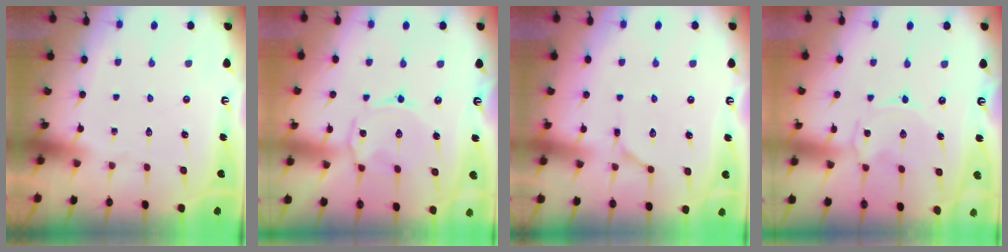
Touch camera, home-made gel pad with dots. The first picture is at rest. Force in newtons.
{"total": 2.1, "press": 2.0, "slide": 0.6}
{"total": 3.9, "press": 3.9, "slide": 0.5}
{"total": 0.0}